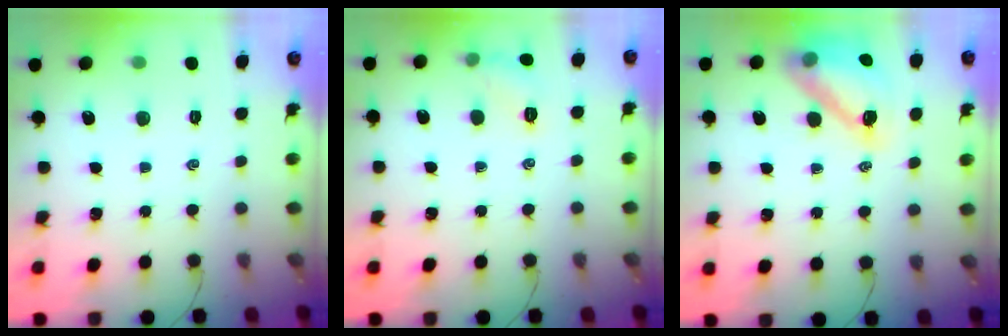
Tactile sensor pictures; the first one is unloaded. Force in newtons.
{"total": 6.4, "press": 6.2, "slide": 1.5}
{"total": 14.1, "press": 13.6, "slide": 4.0}